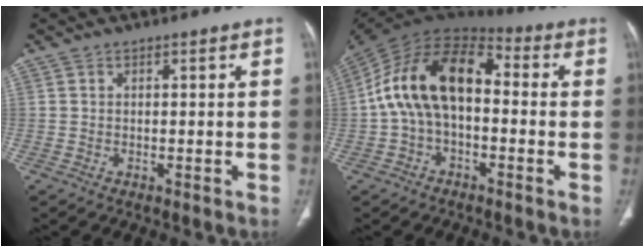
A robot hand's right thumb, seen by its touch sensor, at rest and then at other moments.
{"total": 16.7, "force": [-0.2, 10.2, 13.3], "torque": [-0.227, 0.049, -0.015]}